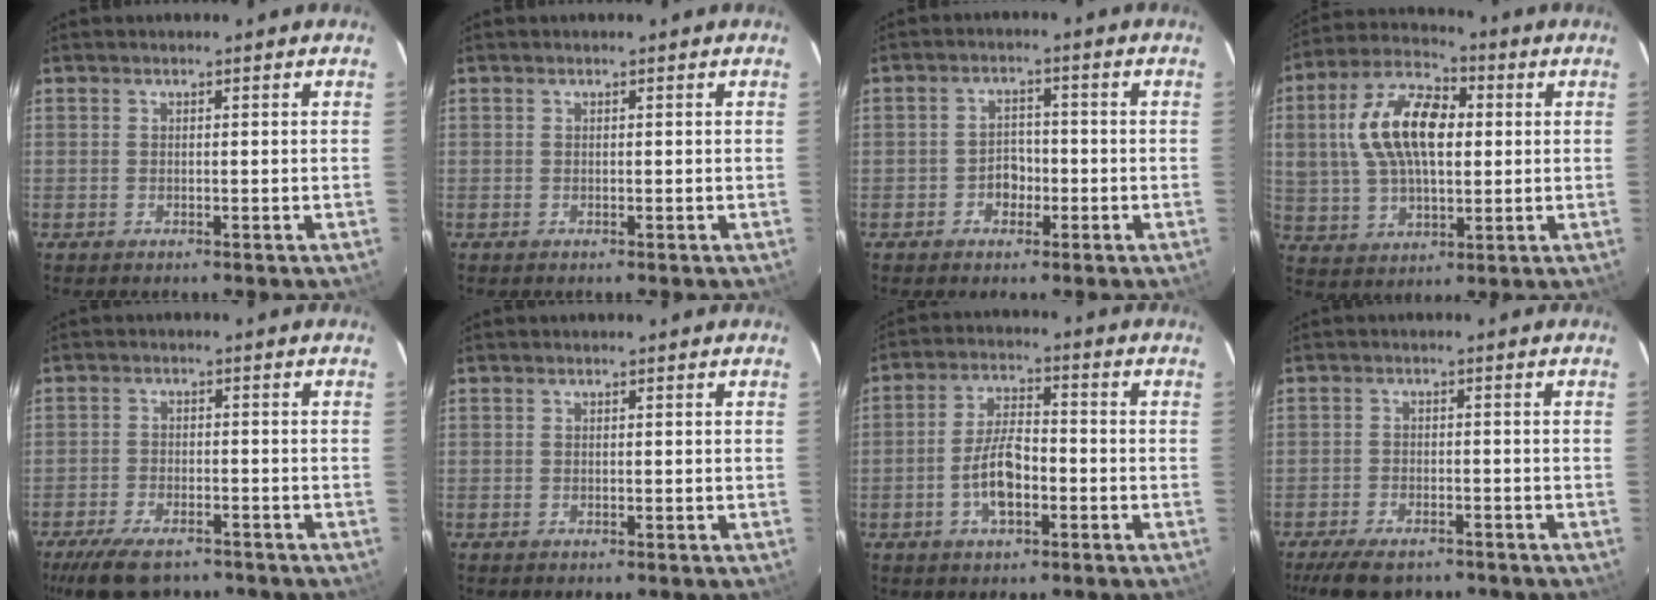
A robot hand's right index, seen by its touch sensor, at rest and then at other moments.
{"total": 0.0}
{"total": 3.6, "force": [-1.4, 2.9, 1.6], "torque": [-0.032, 0.011, -0.019]}
{"total": 16.4, "force": [2.7, 9.1, 13.3], "torque": [-0.267, 0.025, 0.049]}
{"total": 10.5, "force": [-8.1, 4.2, 5.1], "torque": [-0.121, -0.015, -0.135]}
{"total": 0.0}
{"total": 7.7, "force": [-2.6, 3.2, 6.5], "torque": [-0.132, 0.008, -0.046]}
{"total": 8.4, "force": [-6.7, 3.3, 3.7], "torque": [-0.095, -0.009, -0.107]}